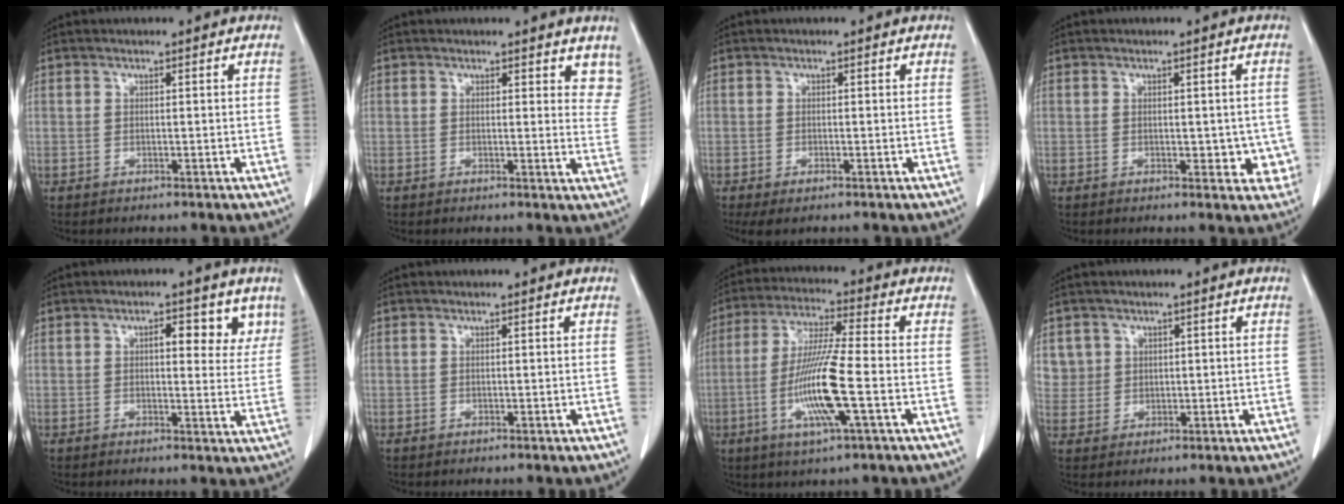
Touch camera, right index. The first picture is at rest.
{"total": 6.1, "force": [5.1, 2.4, 2.1], "torque": [0.002, -0.017, 0.038]}
{"total": 2.4, "force": [-1.4, 0.8, 1.7], "torque": [-0.028, -0.004, -0.016]}
{"total": 4.1, "force": [-0.5, 2.5, 3.2], "torque": [-0.017, 0.004, -0.001]}
{"total": 6.1, "force": [3.1, 2.8, 4.5], "torque": [-0.039, 0.006, 0.034]}
{"total": 0.0}
{"total": 12.2, "force": [-3.2, 0.1, 11.8], "torque": [-0.237, -0.013, -0.066]}
{"total": 3.7, "force": [1.5, 3.4, -0.3], "torque": [0.026, 0.003, 0.027]}